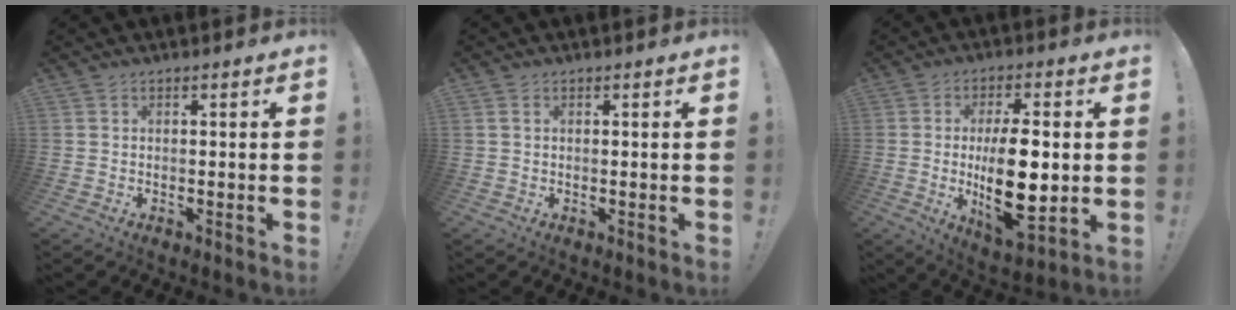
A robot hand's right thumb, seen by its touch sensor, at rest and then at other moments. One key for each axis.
{"total": 0.9, "fx": 0.5, "fy": 0.5, "fz": 0.5, "tx": -0.010, "ty": 0.001, "tz": 0.008}
{"total": 16.3, "fx": -0.5, "fy": 6.8, "fz": 14.9, "tx": -0.260, "ty": -0.014, "tz": -0.009}